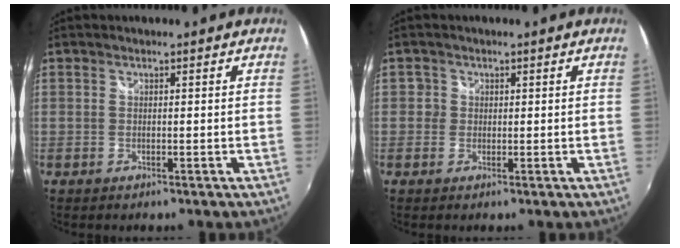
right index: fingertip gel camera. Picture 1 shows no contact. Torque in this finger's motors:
{"motor_torque": [-0.01, 0.00, 0.00, 0.00]}